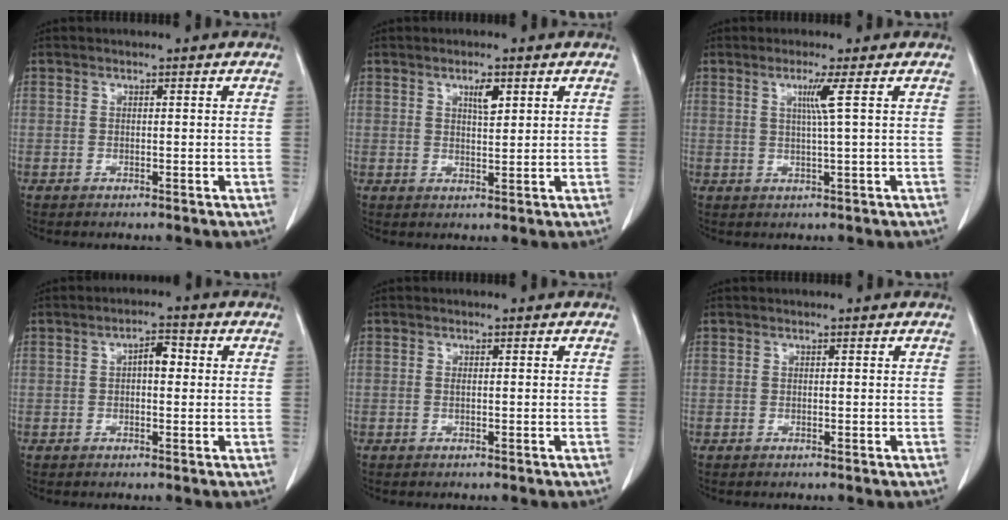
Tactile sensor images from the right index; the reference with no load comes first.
{"total": 3.0, "force": [1.6, 0.9, 2.4], "torque": [-0.040, -0.004, 0.028]}
{"total": 3.2, "force": [1.1, -1.1, 2.8], "torque": [-0.056, -0.006, 0.023]}
{"total": 3.3, "force": [0.5, 1.4, 2.9], "torque": [-0.046, 0.015, 0.006]}
{"total": 0.6, "force": [0.0, 0.1, 0.6], "torque": [-0.015, -0.002, 0.002]}
{"total": 0.0}